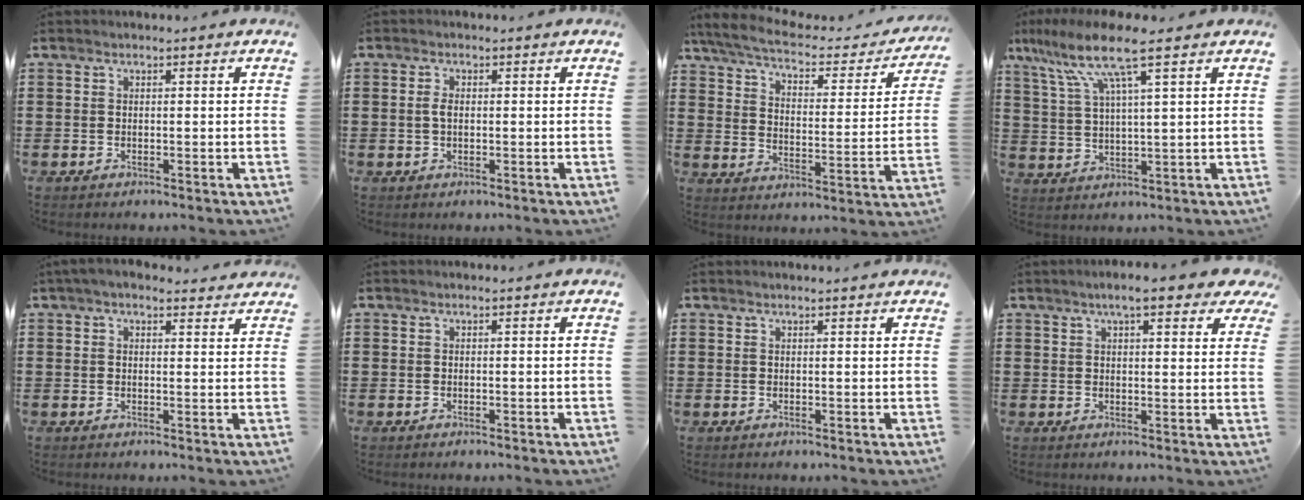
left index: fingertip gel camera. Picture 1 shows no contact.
{"total": 1.7, "force": [0.0, 0.8, 1.5], "torque": [-0.032, 0.003, 0.000]}
{"total": 5.3, "force": [4.4, 0.9, 2.8], "torque": [-0.076, -0.028, 0.071]}
{"total": 10.0, "force": [6.3, 1.1, 7.7], "torque": [-0.176, -0.012, 0.105]}
{"total": 3.0, "force": [2.6, 0.8, 1.3], "torque": [-0.032, -0.002, 0.047]}
{"total": 0.0}
{"total": 0.9, "force": [0.8, -0.1, 0.2], "torque": [-0.006, -0.002, 0.017]}
{"total": 6.3, "force": [4.6, 1.1, 4.2], "torque": [-0.076, -0.004, 0.077]}